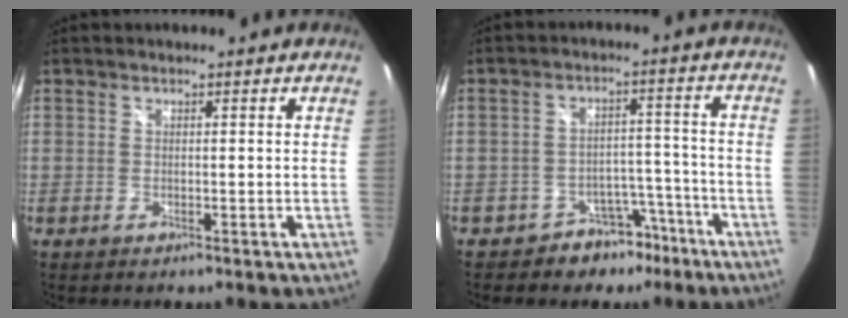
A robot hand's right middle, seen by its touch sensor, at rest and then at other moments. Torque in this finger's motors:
{"motor_torque": [0.71, -1.43, -0.09, -0.02]}